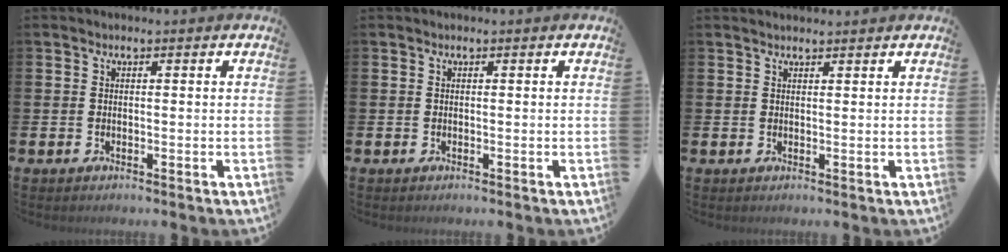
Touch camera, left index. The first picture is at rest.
{"total": 0.0}
{"total": 1.2, "force": [1.2, 0.1, 0.1], "torque": [0.008, -0.004, 0.019]}